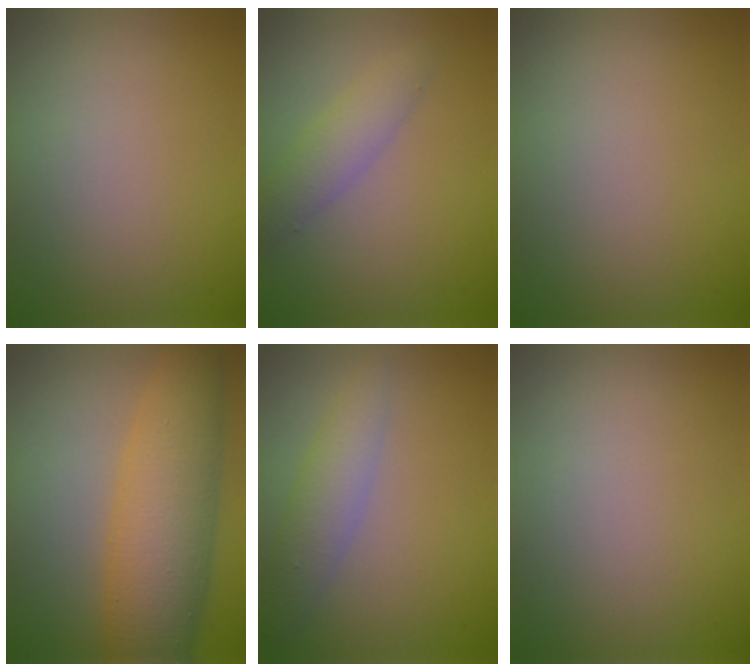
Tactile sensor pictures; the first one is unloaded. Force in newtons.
{"total": 2.5, "press": 2.5, "slide": 0.1}
{"total": 0.0}
{"total": 8.2, "press": 8.2, "slide": 0.2}
{"total": 2.9, "press": 2.9, "slide": 0.1}
{"total": 0.0}